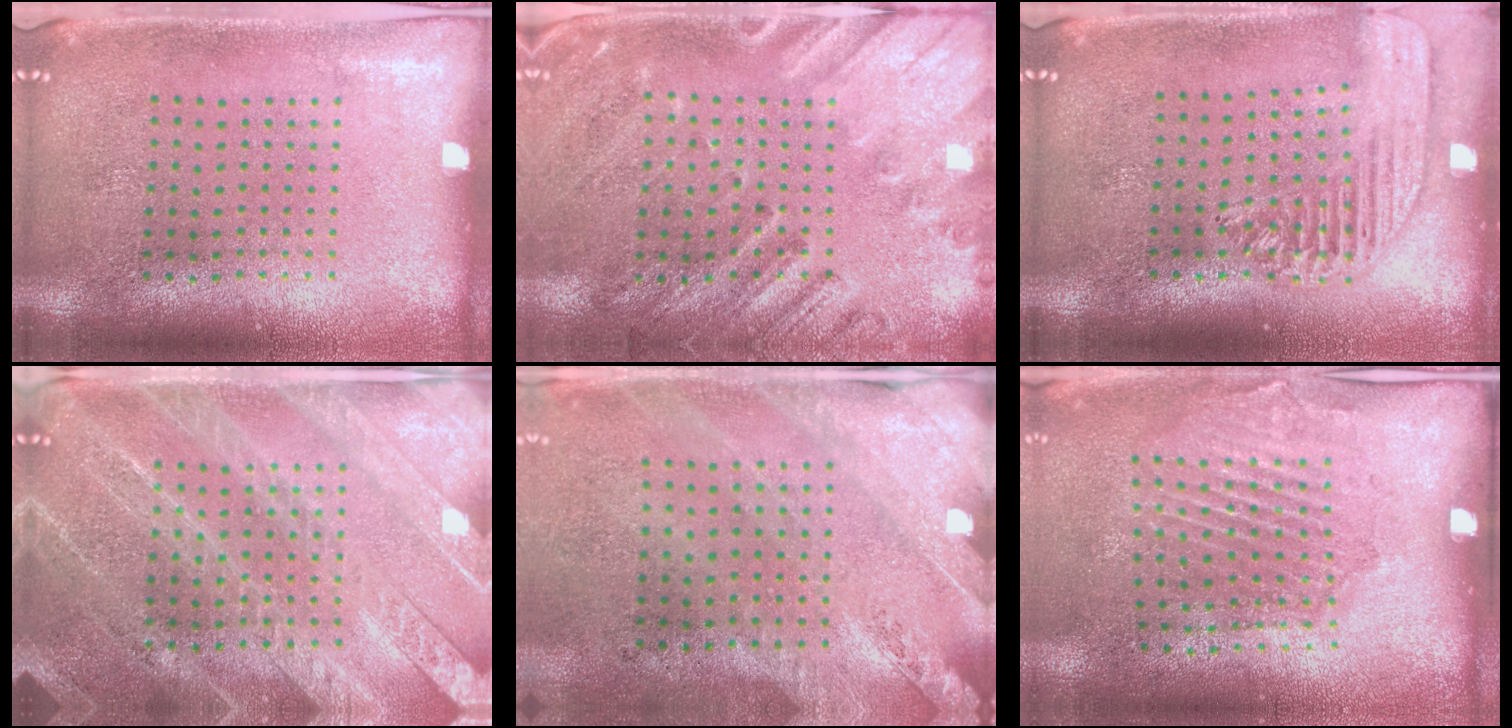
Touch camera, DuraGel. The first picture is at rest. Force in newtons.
{"total": 2.4, "press": 1.9, "slide": 1.5}
{"total": 1.7, "press": 1.5, "slide": 0.7}
{"total": 3.4, "press": 3.3, "slide": 1.0}
{"total": 2.4, "press": 2.1, "slide": 1.3}
{"total": 1.9, "press": 1.3, "slide": 1.4}